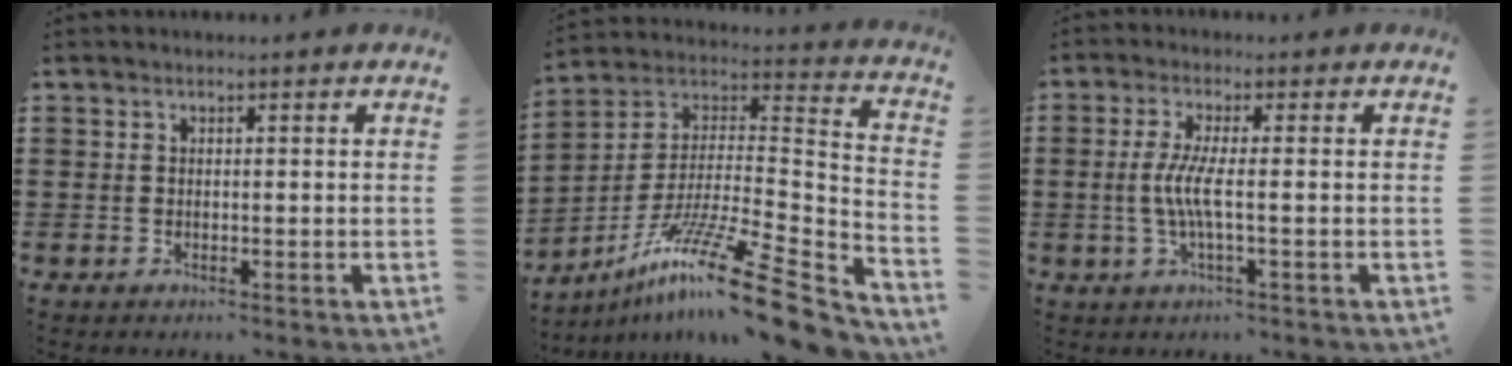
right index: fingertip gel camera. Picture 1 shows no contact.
{"total": 16.6, "force": [-12.2, 0.9, 11.2], "torque": [-0.190, 0.017, -0.221]}
{"total": 4.8, "force": [-0.7, 0.1, 4.8], "torque": [-0.109, -0.012, -0.023]}